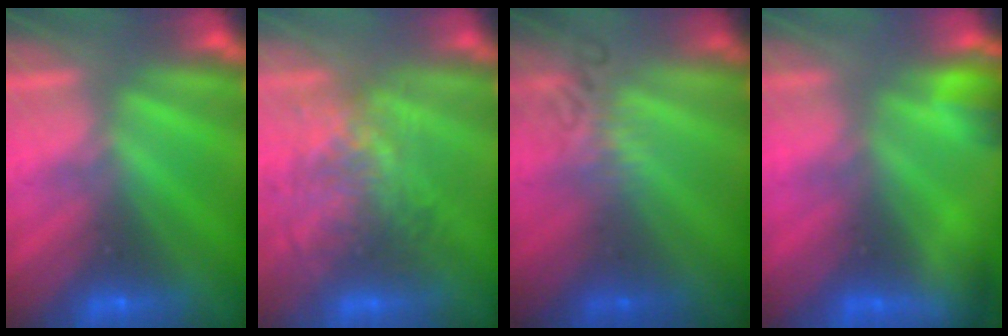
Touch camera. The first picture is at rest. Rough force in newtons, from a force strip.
{"total": 3.6}
{"total": 2.4}
{"total": 5.0}